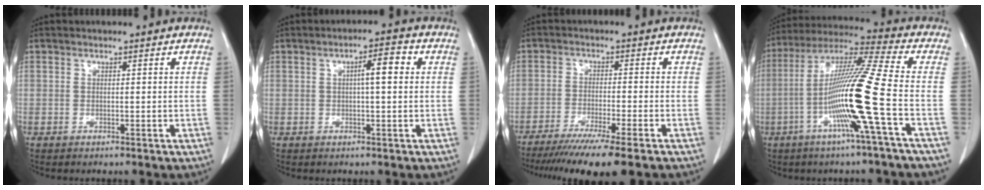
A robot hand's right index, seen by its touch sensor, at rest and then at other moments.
{"total": 4.2, "force": [0.8, 0.6, 4.1], "torque": [-0.064, 0.010, 0.008]}
{"total": 12.1, "force": [-9.5, -0.7, 7.4], "torque": [-0.103, -0.036, -0.149]}
{"total": 15.4, "force": [-4.3, -2.2, 14.7], "torque": [-0.280, -0.005, -0.094]}